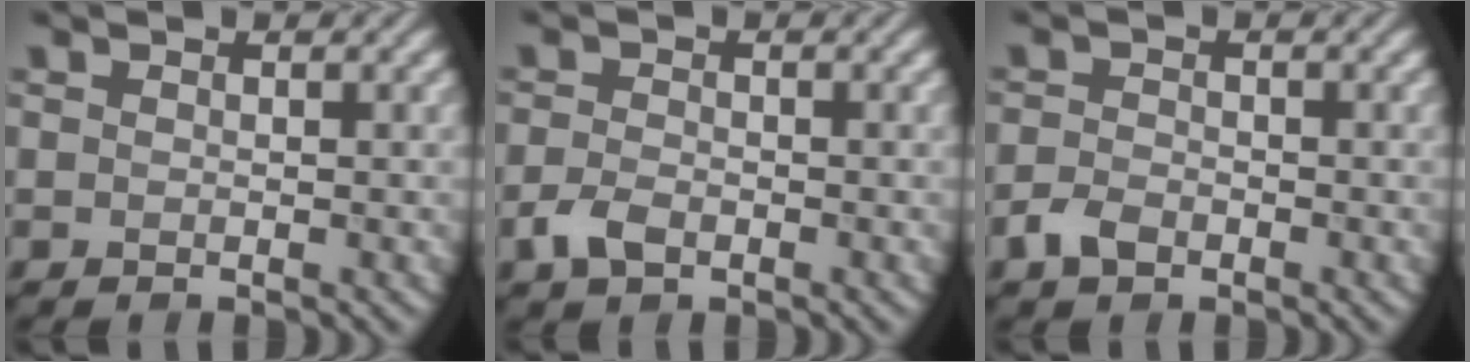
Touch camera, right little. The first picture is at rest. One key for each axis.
{"total": 2.5, "fx": -1.5, "fy": 1.3, "fz": 1.4, "tx": -0.032, "ty": 0.002, "tz": -0.031}
{"total": 2.3, "fx": -1.6, "fy": 1.2, "fz": 1.1, "tx": -0.021, "ty": 0.004, "tz": -0.033}